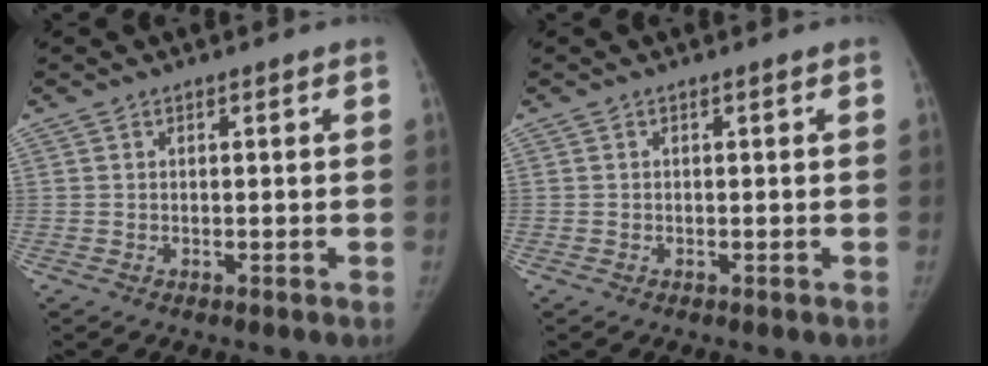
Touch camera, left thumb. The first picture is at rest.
{"total": 0.0}